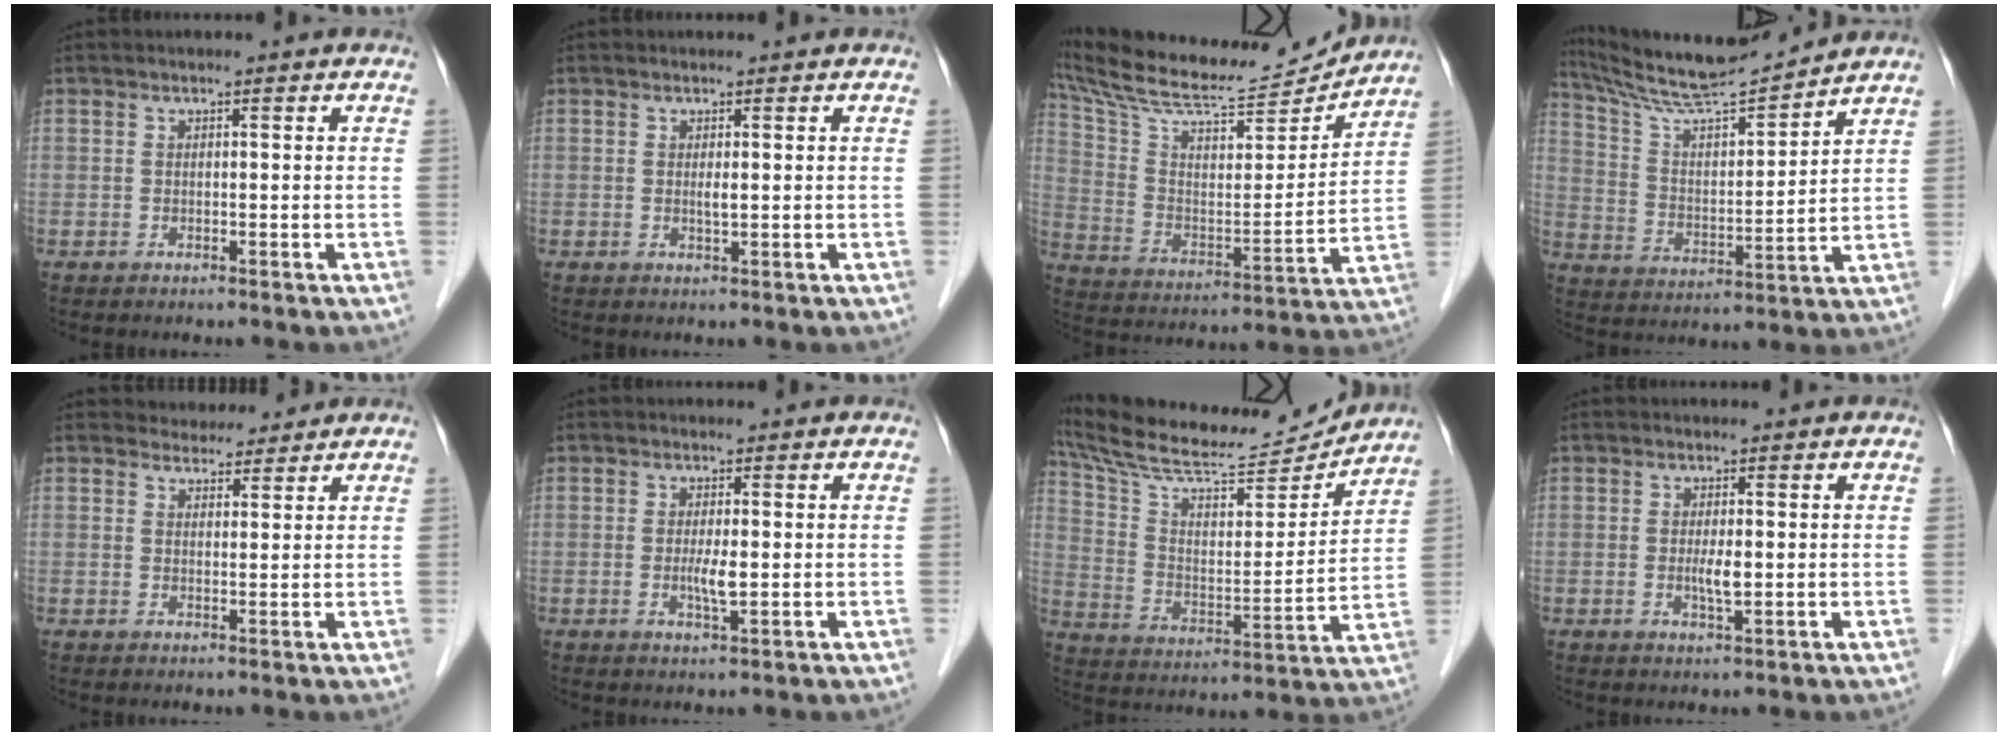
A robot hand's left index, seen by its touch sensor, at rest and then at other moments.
{"total": 0.8, "force": [0.0, 0.1, 0.8], "torque": [-0.019, -0.006, 0.001]}
{"total": 21.7, "force": [20.4, 2.6, 6.9], "torque": [-0.134, -0.016, 0.323]}
{"total": 13.7, "force": [12.9, -0.1, 4.5], "torque": [-0.088, 0.002, 0.230]}
{"total": 3.7, "force": [3.5, 1.2, 0.0], "torque": [0.002, 0.007, 0.050]}
{"total": 2.5, "force": [-0.3, 0.3, 2.4], "torque": [-0.049, -0.008, -0.004]}
{"total": 20.8, "force": [19.6, 2.7, 6.4], "torque": [-0.119, -0.014, 0.306]}
{"total": 2.2, "force": [-0.2, 0.4, 2.1], "torque": [-0.042, -0.007, -0.002]}